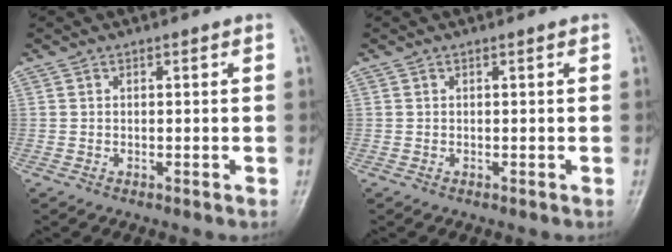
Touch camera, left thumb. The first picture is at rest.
{"total": 0.0}